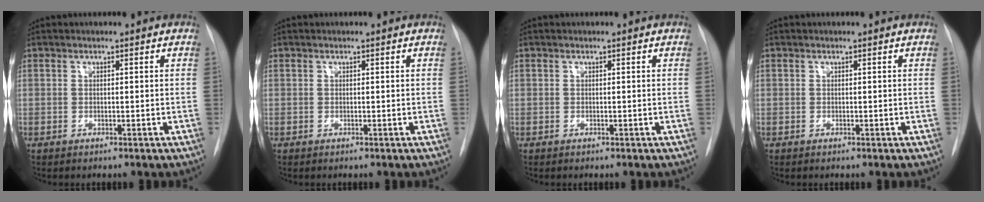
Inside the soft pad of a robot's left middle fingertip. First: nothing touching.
{"total": 0.0}
{"total": 0.0}
{"total": 0.0}